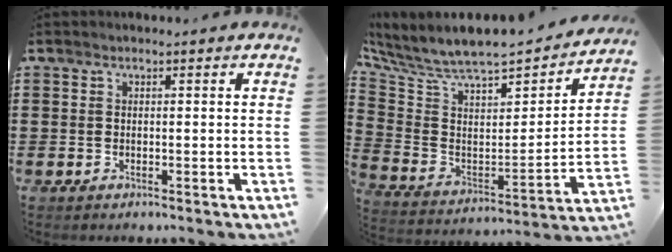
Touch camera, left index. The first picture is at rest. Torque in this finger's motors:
{"motor_torque": [1.17, -0.97, 1.05, 0.21]}